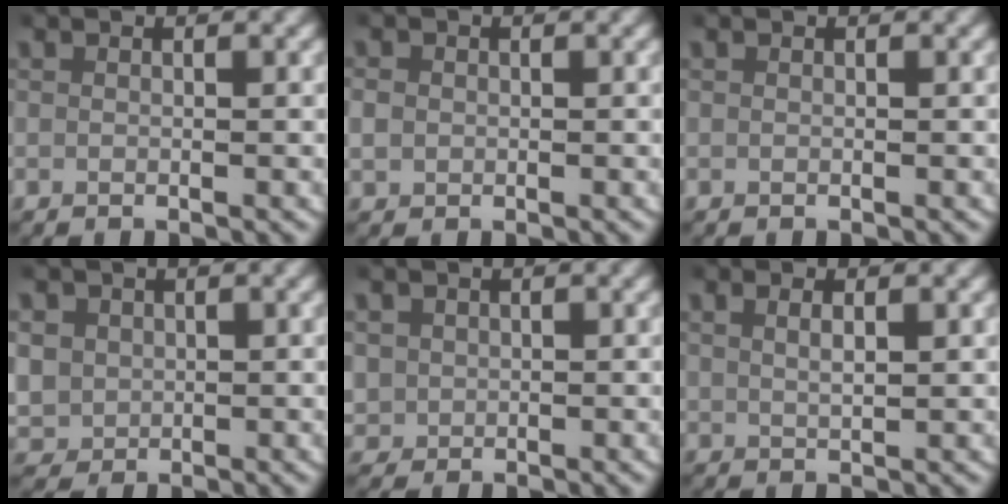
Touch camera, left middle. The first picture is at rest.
{"total": 2.0, "force": [0.0, 1.9, 0.7], "torque": [-0.023, -0.002, -0.001]}
{"total": 0.0}
{"total": 5.3, "force": [0.6, 4.9, 1.9], "torque": [-0.059, -0.015, 0.018]}
{"total": 3.1, "force": [0.5, 2.9, 0.8], "torque": [-0.032, -0.011, 0.016]}
{"total": 1.5, "force": [1.0, 0.4, 1.0], "torque": [-0.015, -0.002, 0.024]}